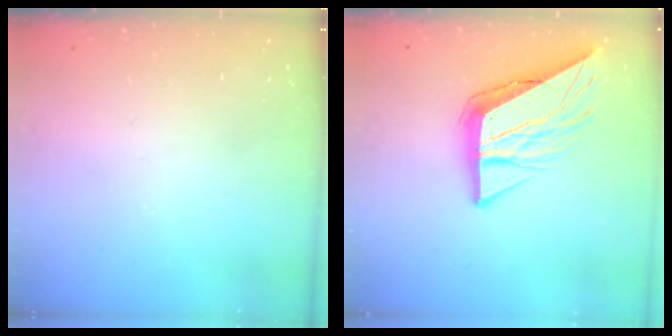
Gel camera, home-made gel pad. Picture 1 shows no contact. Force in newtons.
{"total": 11.7, "press": 11.6, "slide": 1.4}